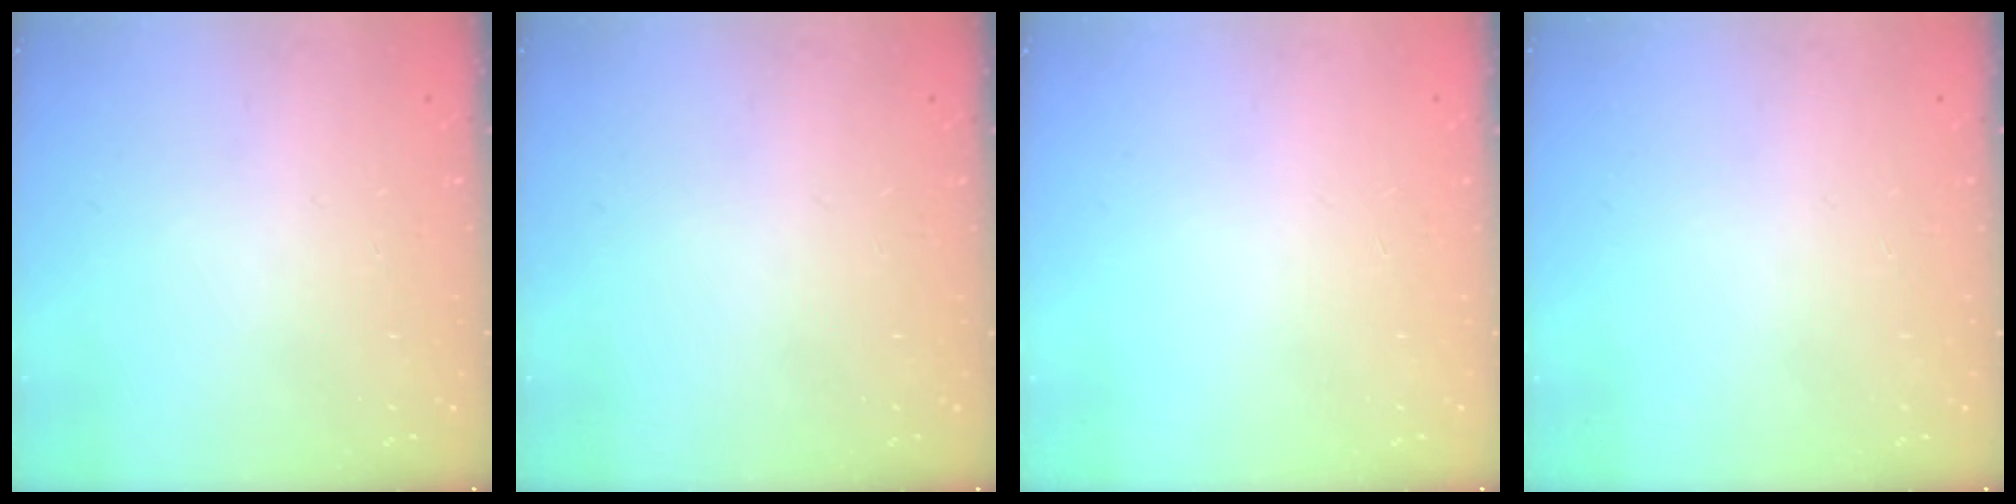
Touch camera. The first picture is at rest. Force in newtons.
{"total": 0.0}
{"total": 0.0}
{"total": 0.0}